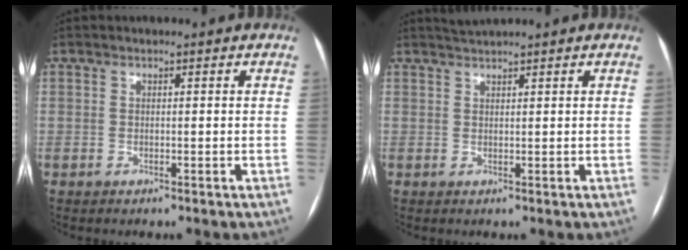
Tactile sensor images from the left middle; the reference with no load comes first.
{"total": 1.5, "force": [1.3, -0.7, 0.0], "torque": [-0.005, 0.001, 0.034]}